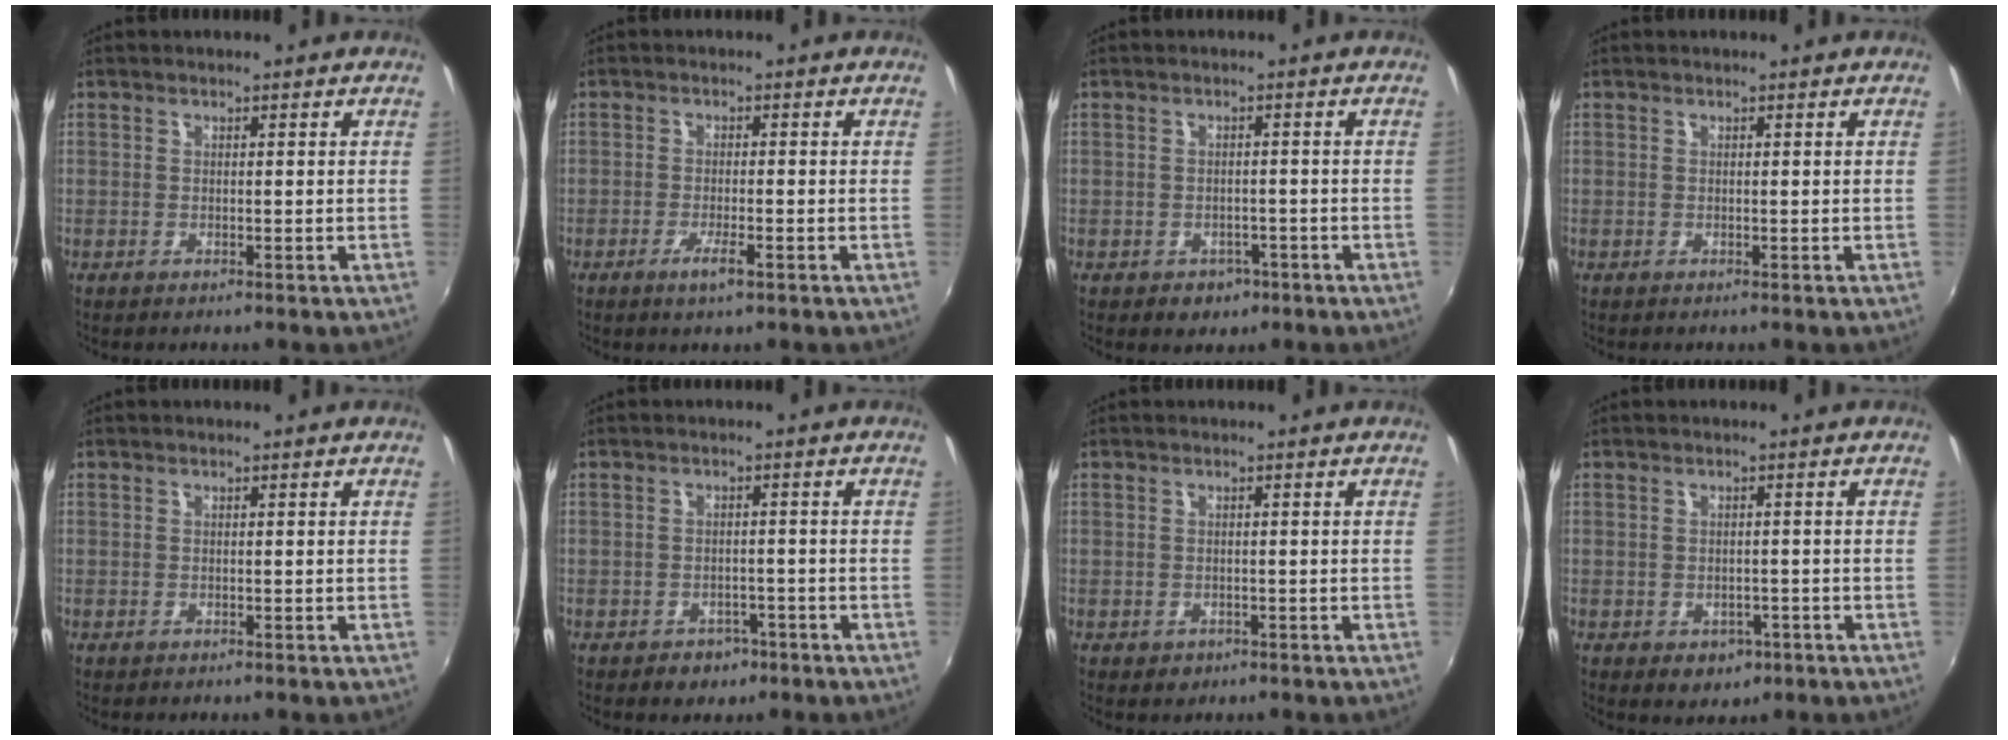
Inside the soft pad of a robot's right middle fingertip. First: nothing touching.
{"total": 3.0, "force": [-1.7, 0.3, 2.5], "torque": [-0.053, -0.007, -0.032]}
{"total": 3.8, "force": [-1.9, 3.0, 1.2], "torque": [-0.033, -0.002, -0.019]}
{"total": 0.0}
{"total": 0.0}
{"total": 4.2, "force": [-2.6, 3.1, 1.2], "torque": [-0.034, -0.001, -0.028]}
{"total": 1.6, "force": [-0.6, 1.3, 0.5], "torque": [-0.012, -0.005, -0.006]}
{"total": 4.1, "force": [-1.7, 3.3, 1.8], "torque": [-0.041, -0.007, -0.013]}